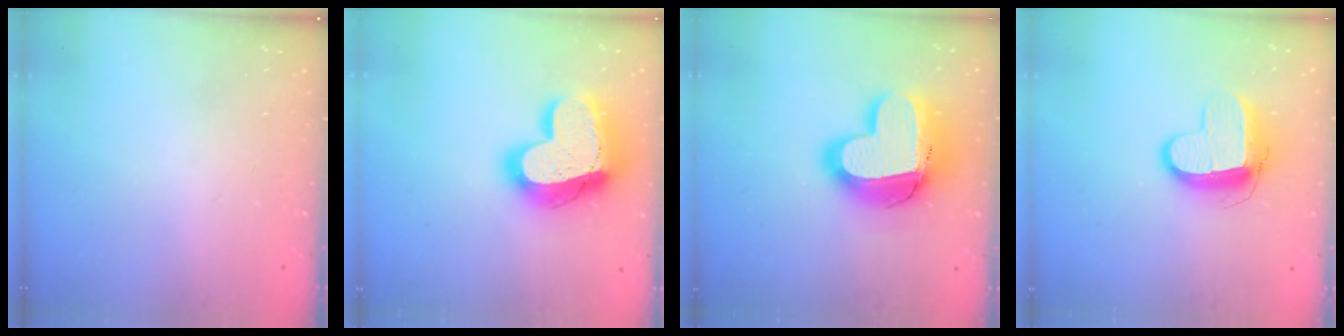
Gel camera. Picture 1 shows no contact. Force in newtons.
{"total": 23.4, "press": 23.3, "slide": 1.9}
{"total": 18.9, "press": 18.9, "slide": 1.6}
{"total": 11.1, "press": 11.1, "slide": 0.8}